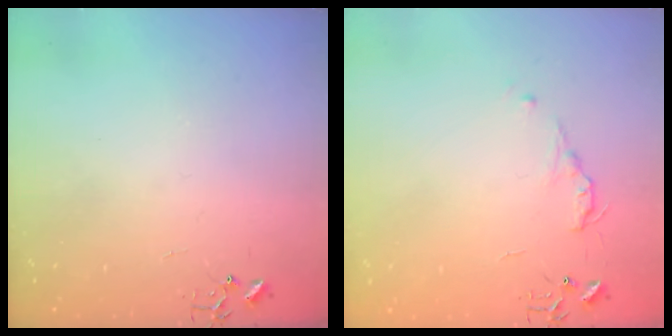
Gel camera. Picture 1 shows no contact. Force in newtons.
{"total": 3.7, "press": 3.7, "slide": 0.5}